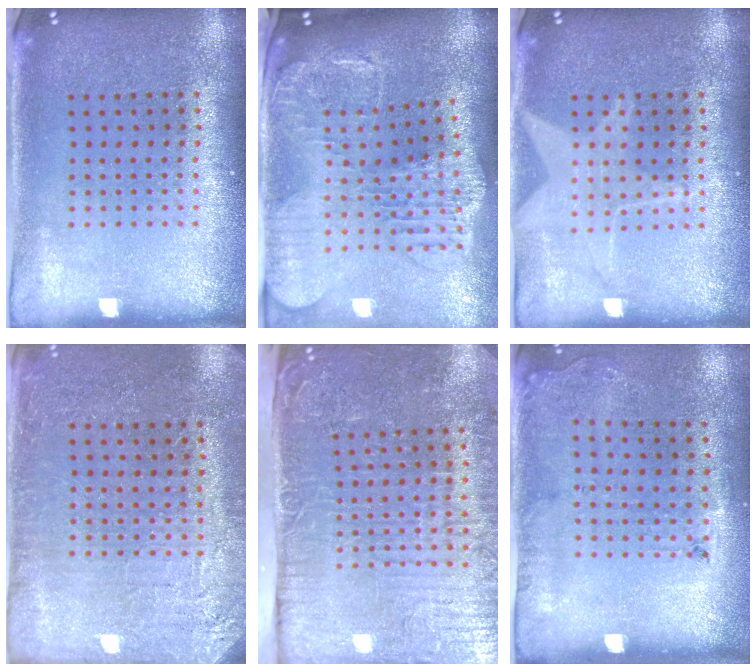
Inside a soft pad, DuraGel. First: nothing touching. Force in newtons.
{"total": 2.8, "press": 2.4, "slide": 1.4}
{"total": 2.3, "press": 2.3, "slide": 0.3}
{"total": 2.8, "press": 2.7, "slide": 0.6}
{"total": 5.6, "press": 4.7, "slide": 3.0}
{"total": 1.8, "press": 1.2, "slide": 1.3}